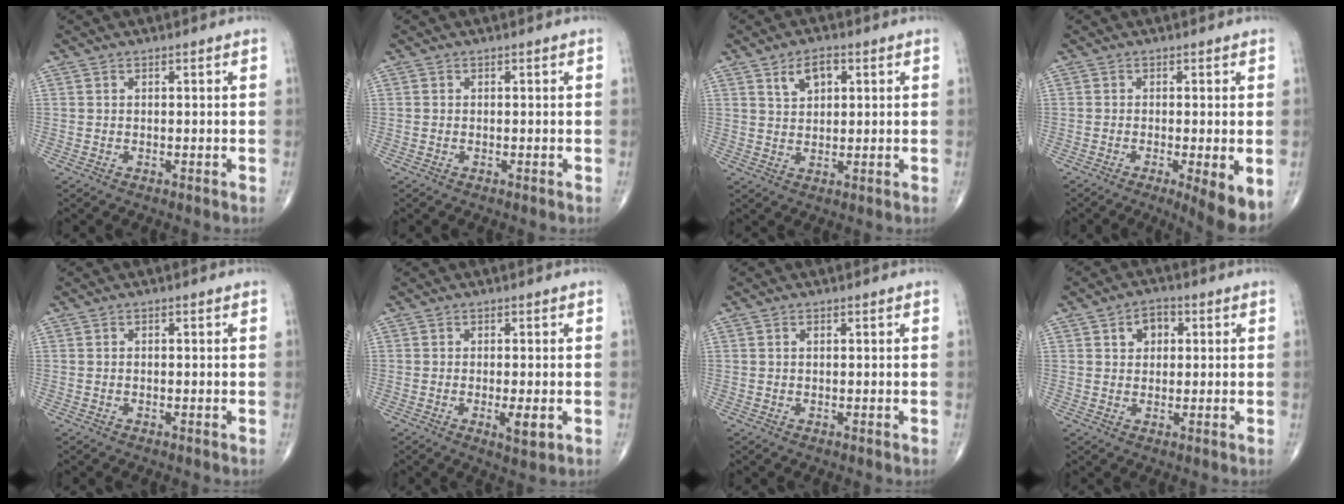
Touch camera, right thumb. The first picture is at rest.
{"total": 0.0}
{"total": 5.1, "force": [2.3, 2.9, 3.4], "torque": [-0.047, -0.004, 0.041]}
{"total": 6.4, "force": [-2.2, 1.0, 5.9], "torque": [-0.088, -0.019, -0.036]}
{"total": 0.0}
{"total": 3.6, "force": [-0.8, 1.0, 3.3], "torque": [-0.052, -0.008, -0.011]}
{"total": 0.7, "force": [0.3, 0.4, 0.5], "torque": [-0.011, 0.003, 0.006]}
{"total": 4.7, "force": [1.5, 3.4, 2.8], "torque": [-0.023, 0.003, 0.019]}